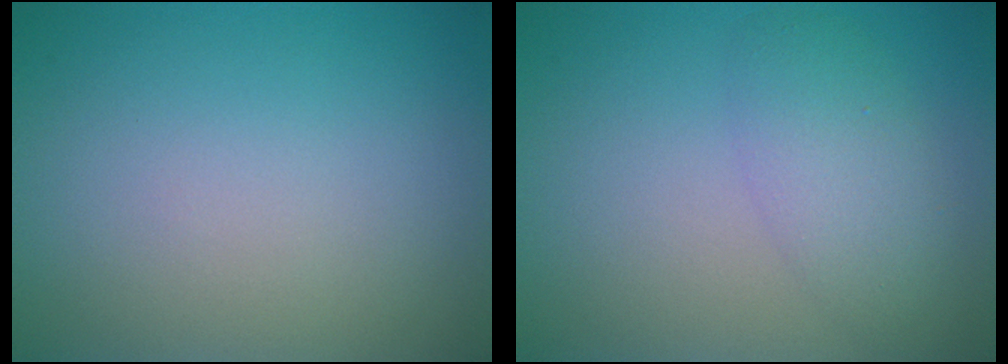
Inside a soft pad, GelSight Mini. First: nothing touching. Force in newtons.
{"total": 3.0, "press": 3.0, "slide": 0.2}